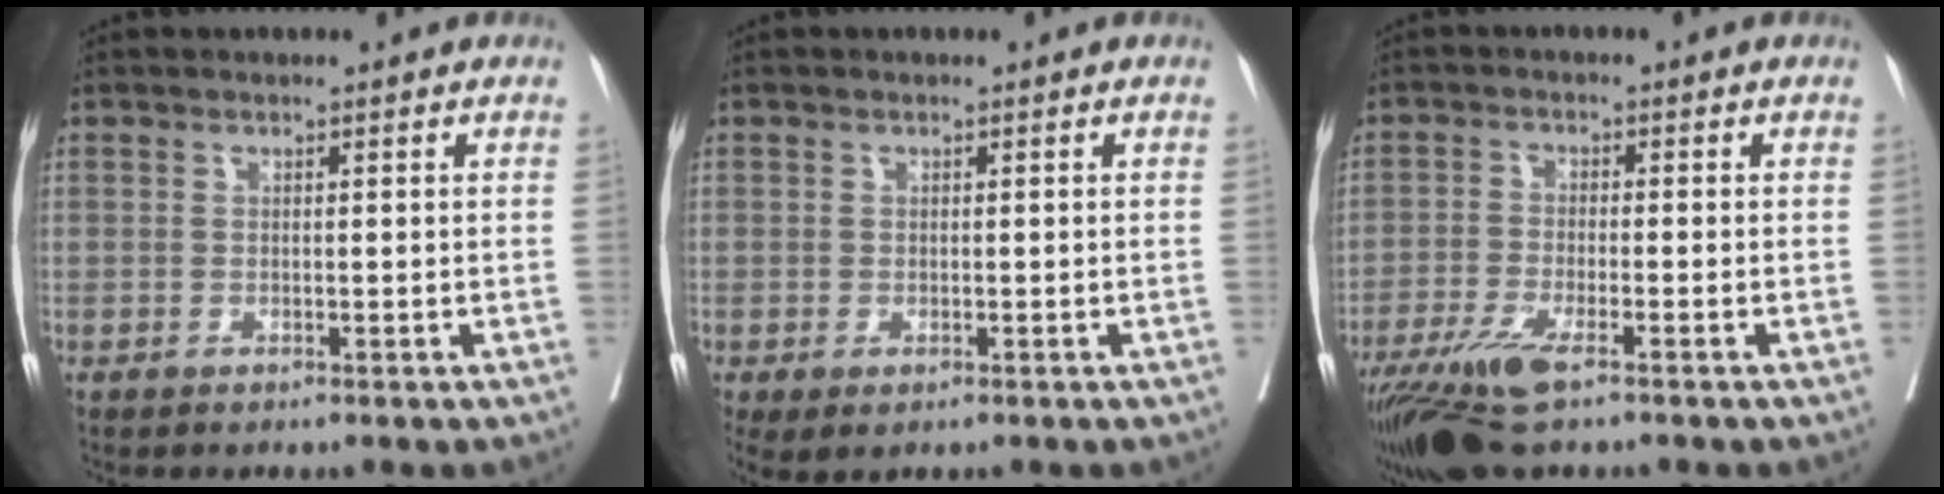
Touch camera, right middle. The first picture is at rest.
{"total": 3.1, "force": [-1.7, 1.4, 2.2], "torque": [-0.034, -0.011, -0.024]}
{"total": 8.5, "force": [-5.5, 1.4, 6.3], "torque": [-0.117, -0.021, -0.098]}